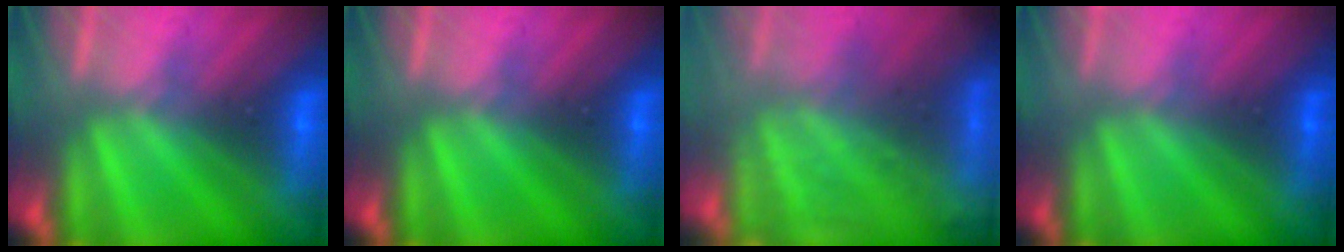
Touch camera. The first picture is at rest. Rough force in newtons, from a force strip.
{"total": 0.0}
{"total": 7.5}
{"total": 2.4}